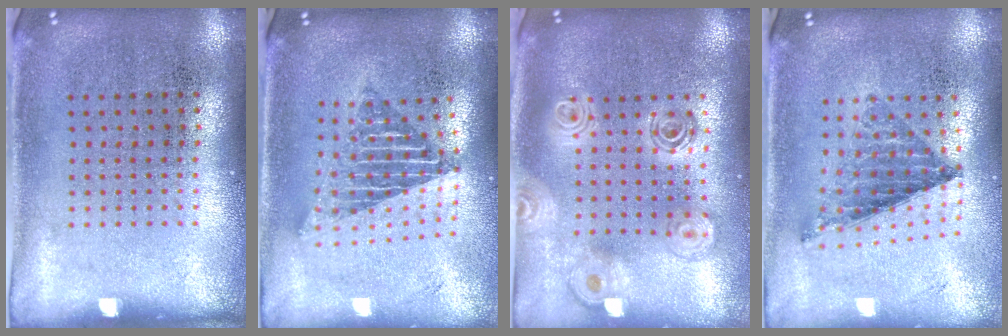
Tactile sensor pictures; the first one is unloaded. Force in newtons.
{"total": 1.8, "press": 1.5, "slide": 1.1}
{"total": 2.1, "press": 1.7, "slide": 1.2}
{"total": 0.8, "press": 0.8, "slide": 0.1}